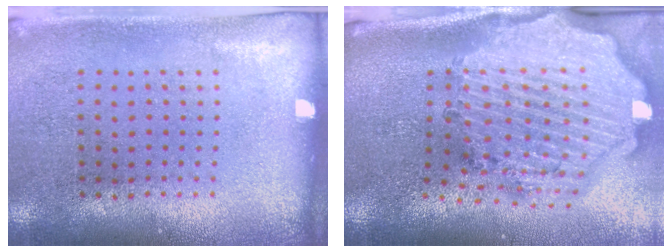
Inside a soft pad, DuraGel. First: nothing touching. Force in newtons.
{"total": 4.0, "press": 3.3, "slide": 2.2}